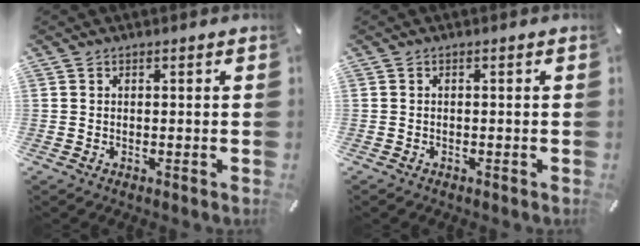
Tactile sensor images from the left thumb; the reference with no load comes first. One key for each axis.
{"total": 0.6, "fx": -0.5, "fy": 0.3, "fz": 0.2, "tx": -0.004, "ty": 0.000, "tz": -0.011}